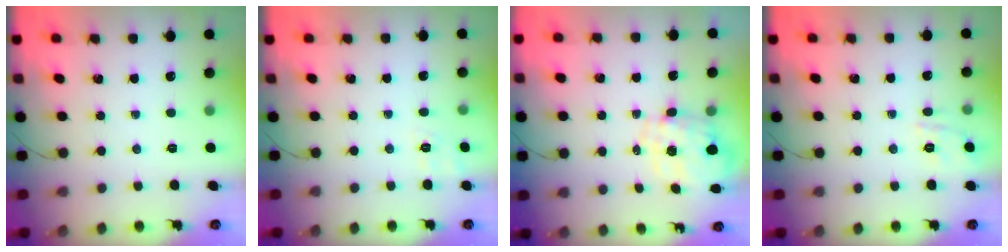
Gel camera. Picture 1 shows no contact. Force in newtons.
{"total": 2.5, "press": 1.8, "slide": 1.8}
{"total": 2.1, "press": 1.7, "slide": 1.1}
{"total": 1.9, "press": 0.9, "slide": 1.6}